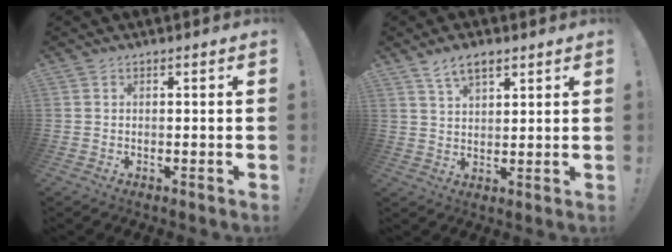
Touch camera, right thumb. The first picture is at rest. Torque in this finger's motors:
{"motor_torque": [0.00, 0.00, 0.00, 0.00, 0.00]}